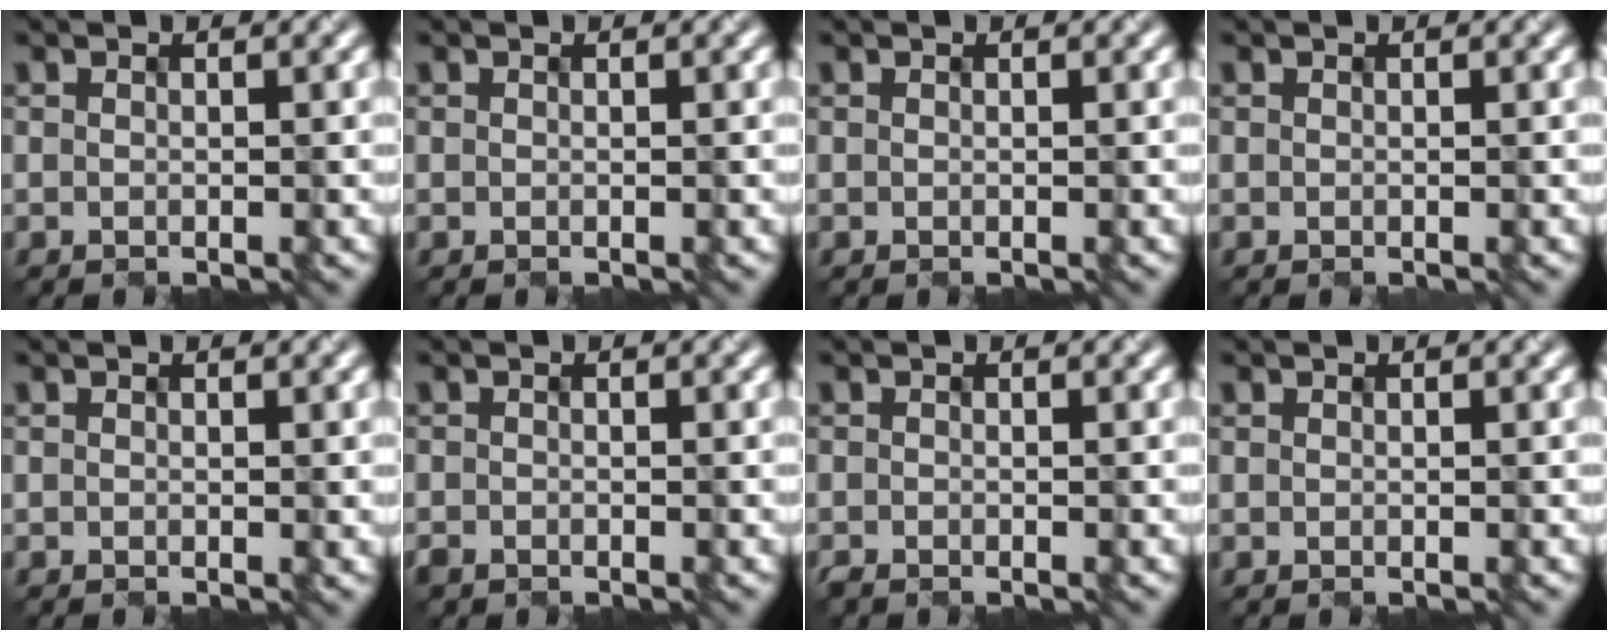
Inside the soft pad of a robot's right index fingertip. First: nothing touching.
{"total": 0.0}
{"total": 0.0}
{"total": 0.0}
{"total": 0.0}
{"total": 1.0, "force": [-0.7, 0.6, 0.3], "torque": [-0.008, -0.002, -0.014]}
{"total": 0.6, "force": [-0.5, 0.3, 0.3], "torque": [-0.007, -0.001, -0.010]}
{"total": 0.0}